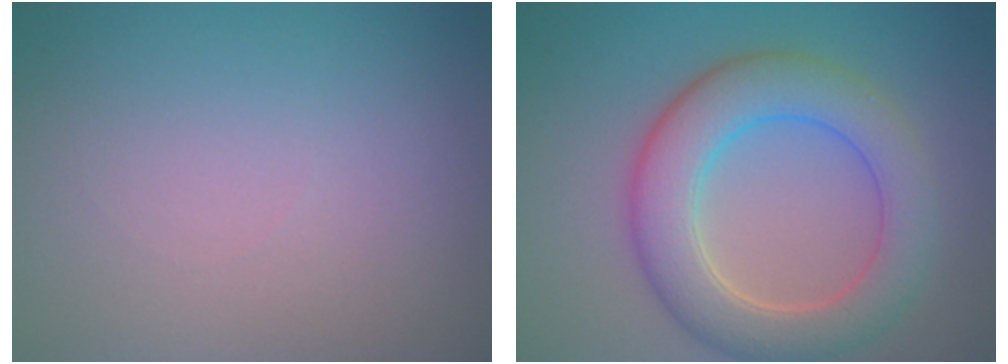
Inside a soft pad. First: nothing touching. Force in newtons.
{"total": 6.8, "press": 6.8, "slide": 0.3}